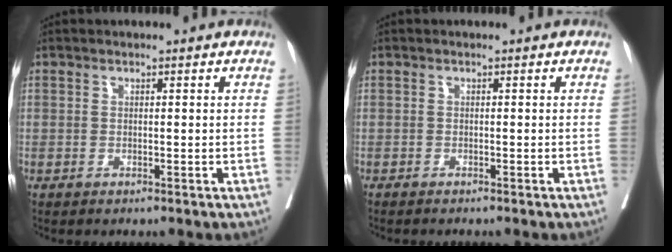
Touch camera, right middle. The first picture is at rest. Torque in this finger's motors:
{"motor_torque": [0.28, -0.40, 0.04, 0.01]}